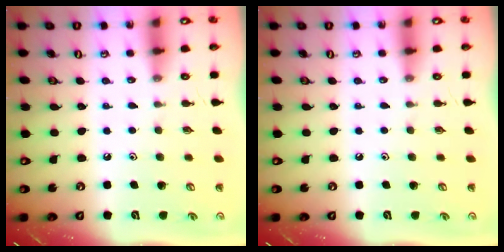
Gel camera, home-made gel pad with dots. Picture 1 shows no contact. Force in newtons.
{"total": 0.0}